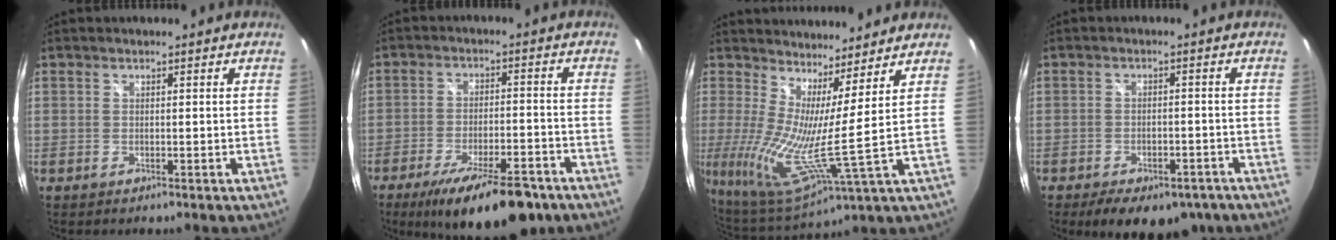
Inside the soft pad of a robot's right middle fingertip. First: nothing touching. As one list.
[{"total": 17.3, "force": [-12.2, 5.3, 11.0], "torque": [-0.187, -0.027, -0.177]}, {"total": 11.7, "force": [5.5, -0.9, 10.3], "torque": [-0.167, -0.013, 0.092]}, {"total": 12.8, "force": [-9.1, 6.2, 6.5], "torque": [-0.129, -0.005, -0.113]}]